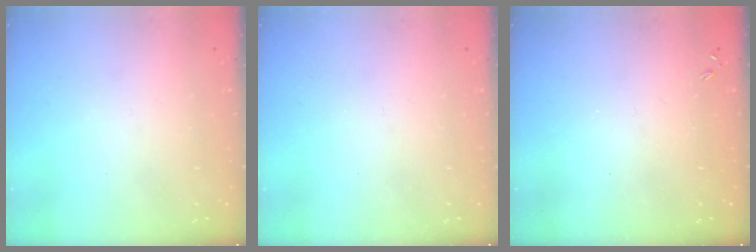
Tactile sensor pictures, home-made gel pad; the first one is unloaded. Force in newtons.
{"total": 0.0}
{"total": 0.0}